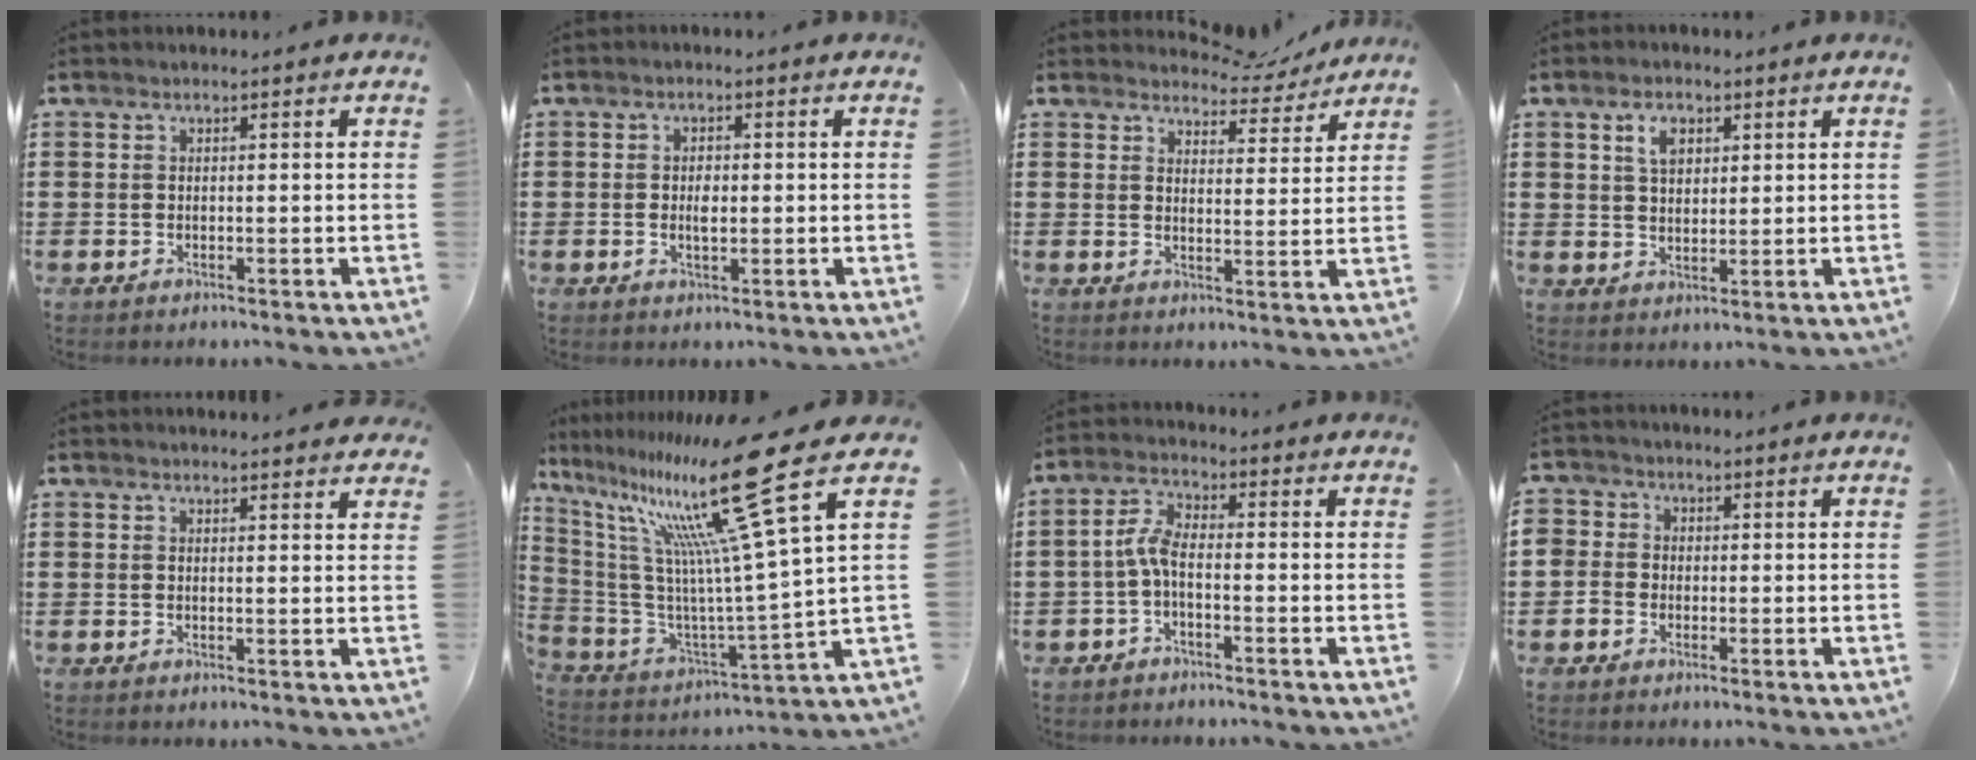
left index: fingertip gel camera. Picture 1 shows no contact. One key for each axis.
{"total": 2.2, "fx": 0.0, "fy": 1.0, "fz": 1.9, "tx": -0.037, "ty": 0.004, "tz": -0.001}
{"total": 4.5, "fx": 4.4, "fy": 0.9, "fz": 0.5, "tx": -0.020, "ty": -0.018, "tz": 0.079}
{"total": 3.9, "fx": 2.0, "fy": 2.4, "fz": 2.4, "tx": -0.048, "ty": 0.007, "tz": 0.034}
{"total": 1.9, "fx": 1.9, "fy": -0.2, "fz": 0.3, "tx": -0.010, "ty": -0.002, "tz": 0.036}
{"total": 22.0, "fx": 13.6, "fy": 1.4, "fz": 17.3, "tx": -0.325, "ty": -0.087, "tz": 0.202}
{"total": 4.1, "fx": -1.0, "fy": 1.4, "fz": 3.7, "tx": -0.091, "ty": 0.001, "tz": -0.026}
{"total": 2.3, "fx": -0.6, "fy": 2.2, "fz": -0.1, "tx": -0.011, "ty": 0.008, "tz": -0.017}